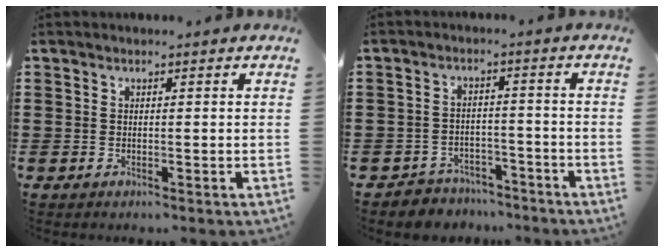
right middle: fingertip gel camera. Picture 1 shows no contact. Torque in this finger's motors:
{"motor_torque": [0.08, -0.07, 0.04, 0.03]}